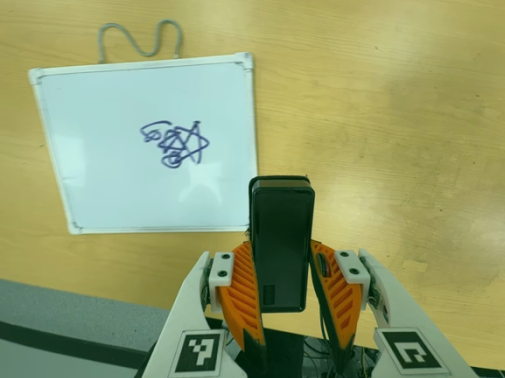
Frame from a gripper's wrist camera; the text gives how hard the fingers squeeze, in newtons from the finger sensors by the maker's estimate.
{"total": 4.8, "left": 3.5, "right": 6.2}